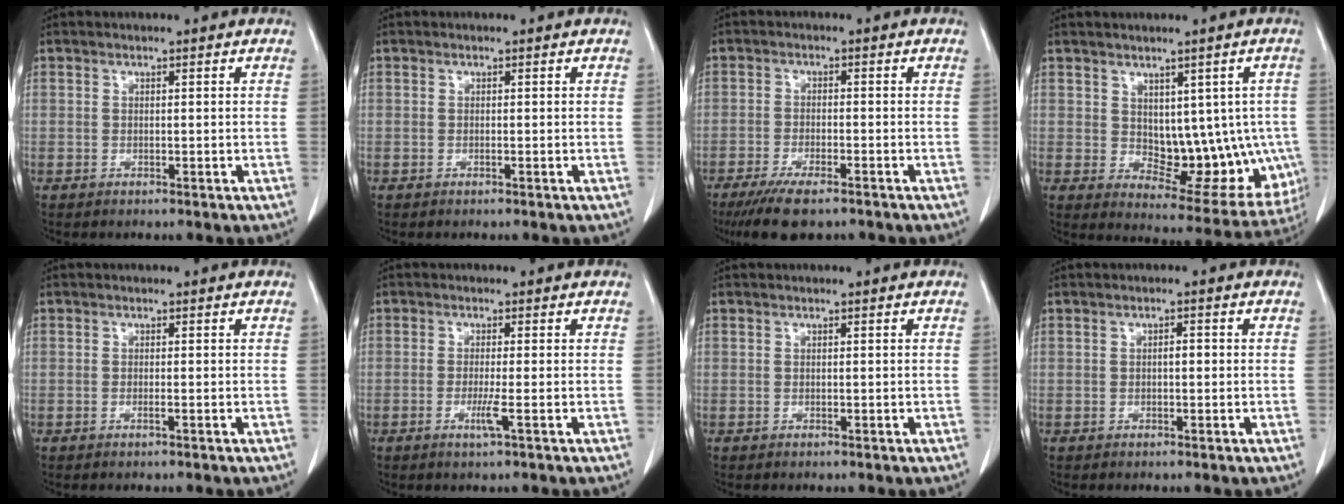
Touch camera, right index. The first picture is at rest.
{"total": 0.0}
{"total": 7.8, "force": [-5.9, 1.7, 4.9], "torque": [-0.086, -0.019, -0.091]}
{"total": 12.7, "force": [0.2, 7.1, 10.5], "torque": [-0.113, 0.004, 0.026]}
{"total": 0.6, "force": [-0.3, -0.1, 0.5], "torque": [-0.010, 0.000, -0.005]}
{"total": 2.5, "force": [-0.9, -0.4, 2.3], "torque": [-0.047, -0.006, -0.018]}
{"total": 0.0}
{"total": 1.1, "force": [-0.1, 0.4, 1.0], "torque": [-0.014, 0.004, -0.003]}